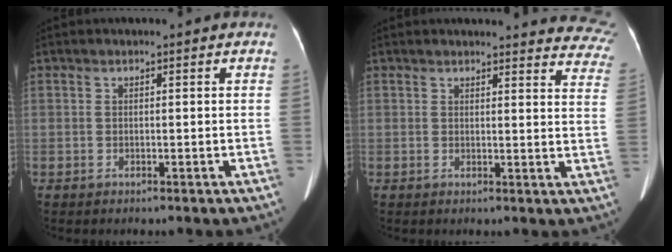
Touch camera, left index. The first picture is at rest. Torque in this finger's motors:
{"motor_torque": [0.91, -1.23, 0.24, 0.05]}